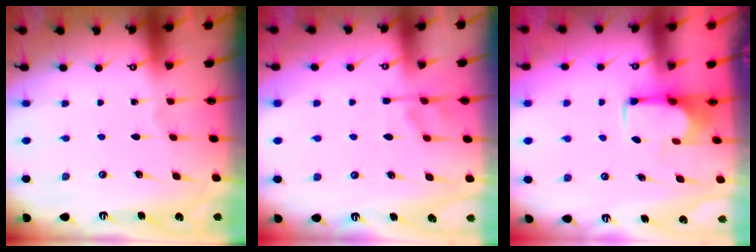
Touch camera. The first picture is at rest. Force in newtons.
{"total": 2.0, "press": 1.5, "slide": 1.3}
{"total": 1.6, "press": 1.5, "slide": 0.6}